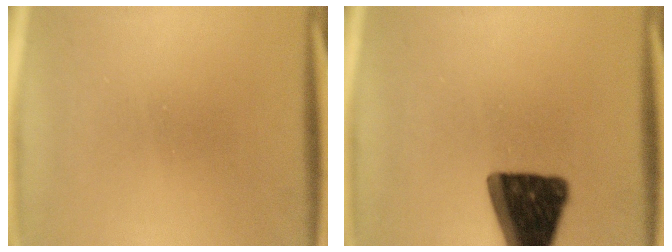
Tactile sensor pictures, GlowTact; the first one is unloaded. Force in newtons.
{"total": 17.1}